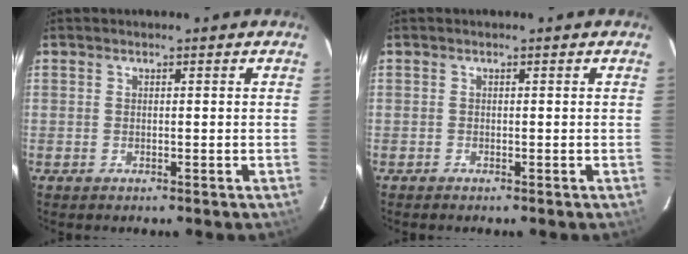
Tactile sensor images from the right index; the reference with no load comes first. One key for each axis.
{"total": 0.0}